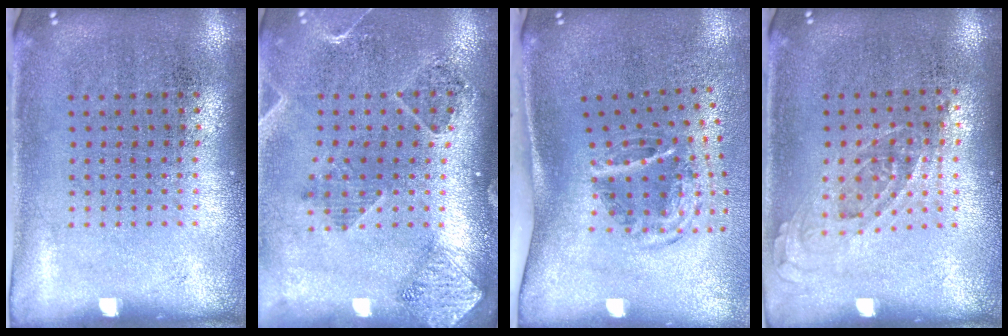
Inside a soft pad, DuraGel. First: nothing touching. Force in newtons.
{"total": 1.5, "press": 1.5, "slide": 0.3}
{"total": 2.1, "press": 1.2, "slide": 1.7}
{"total": 0.8, "press": 0.7, "slide": 0.3}